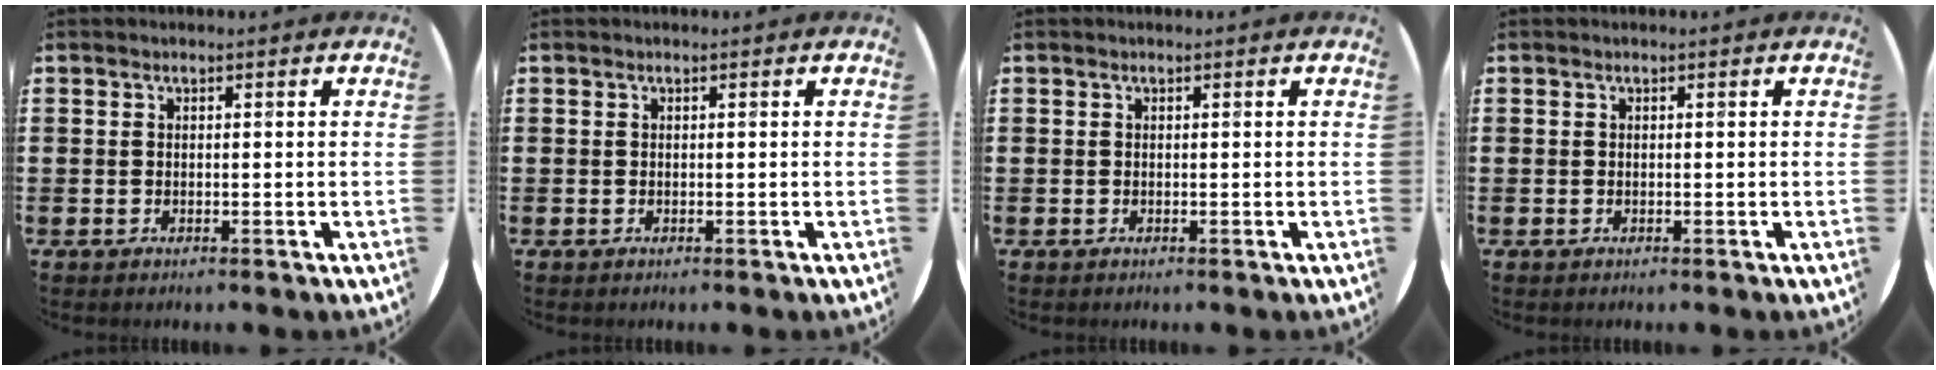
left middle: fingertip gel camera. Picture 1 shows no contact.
{"total": 0.0}
{"total": 0.0}
{"total": 0.0}